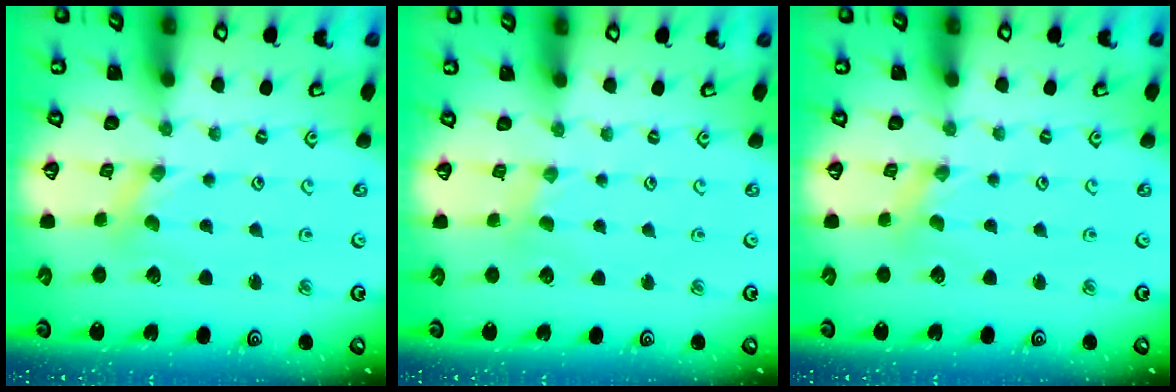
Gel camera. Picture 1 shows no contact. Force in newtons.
{"total": 1.2, "press": 1.2, "slide": 0.2}
{"total": 0.0}